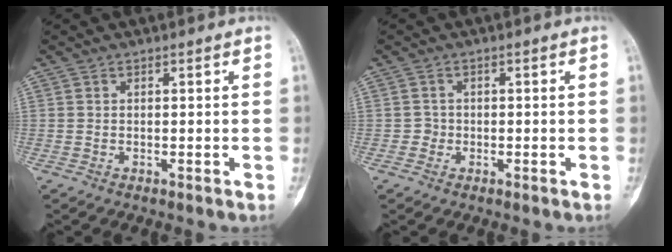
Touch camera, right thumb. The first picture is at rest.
{"total": 1.4, "force": [-0.4, 1.3, 0.0], "torque": [0.010, 0.008, -0.013]}